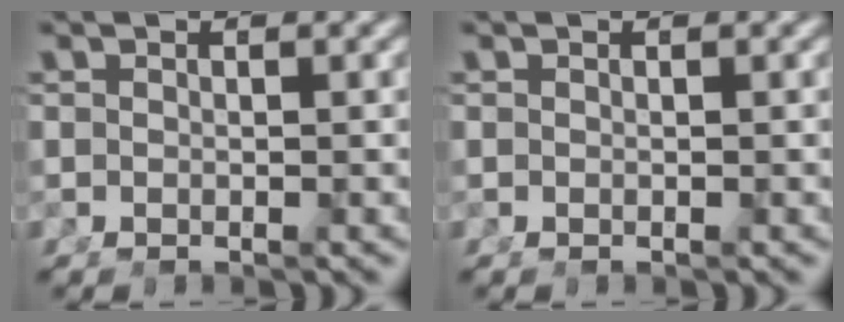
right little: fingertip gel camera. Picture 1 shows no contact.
{"total": 0.0}